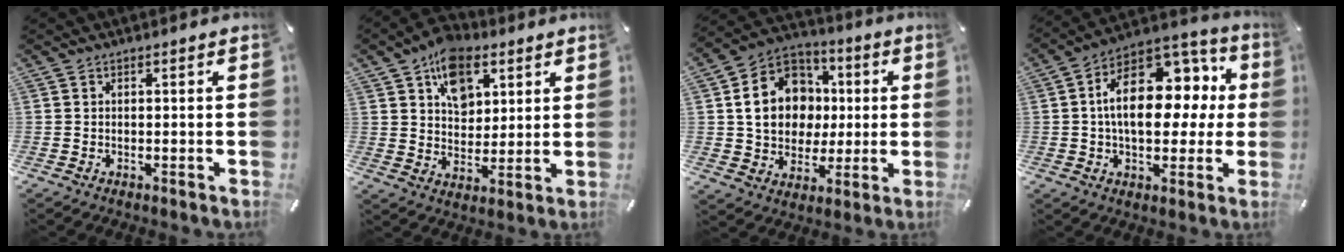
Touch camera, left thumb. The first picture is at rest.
{"total": 11.1, "force": [5.7, 7.9, 5.3], "torque": [-0.073, -0.024, 0.102]}
{"total": 16.1, "force": [1.3, 14.0, 7.9], "torque": [-0.143, 0.015, 0.028]}
{"total": 18.7, "force": [2.8, 12.2, 13.9], "torque": [-0.218, -0.006, 0.049]}